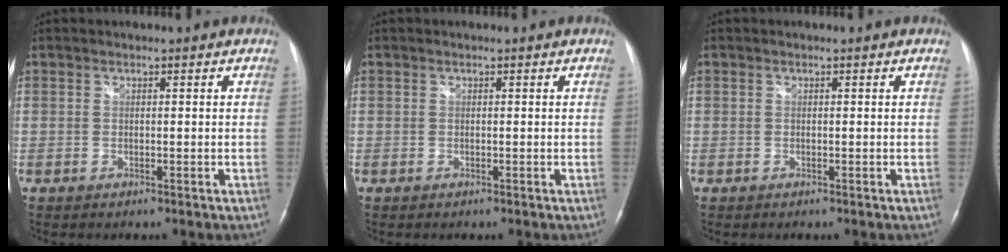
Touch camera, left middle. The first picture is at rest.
{"total": 0.0}
{"total": 0.0}